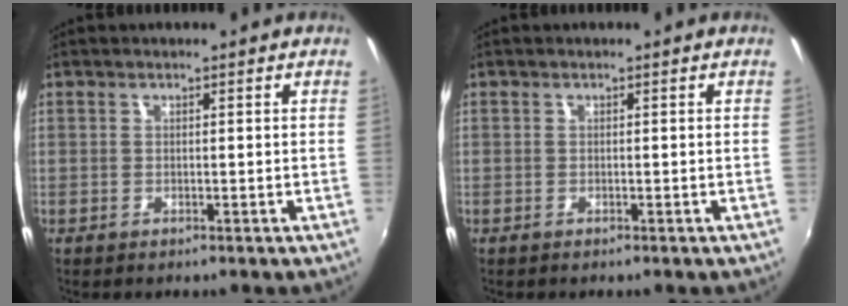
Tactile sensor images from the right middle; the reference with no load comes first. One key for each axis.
{"total": 0.0}